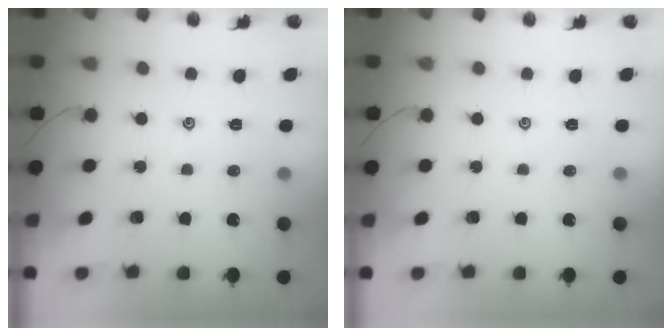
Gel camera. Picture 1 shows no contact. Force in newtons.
{"total": 0.0}